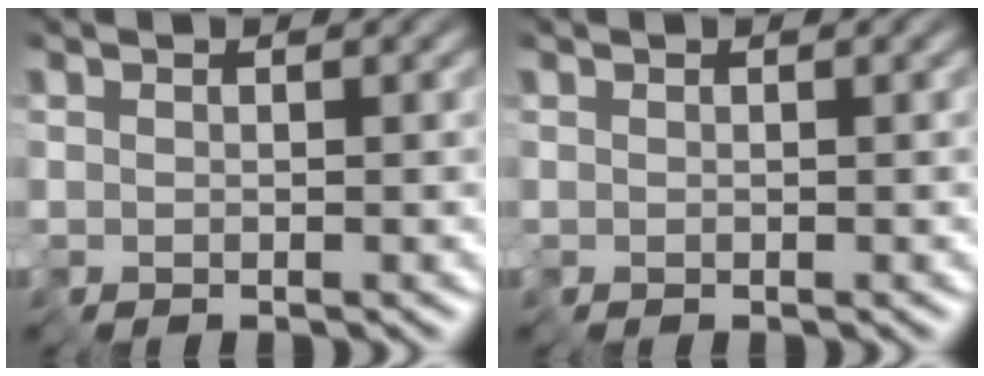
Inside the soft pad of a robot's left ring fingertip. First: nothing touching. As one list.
[{"total": 0.0}]